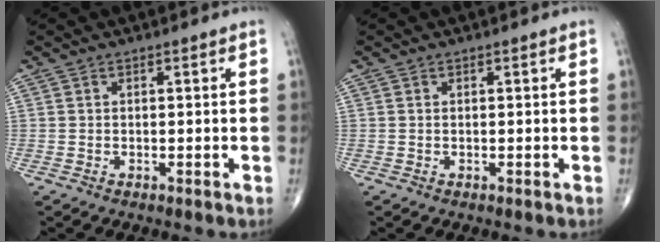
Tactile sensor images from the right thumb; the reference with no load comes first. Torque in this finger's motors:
{"motor_torque": [-0.06, 0.25, 0.15, 0.10, -0.03]}